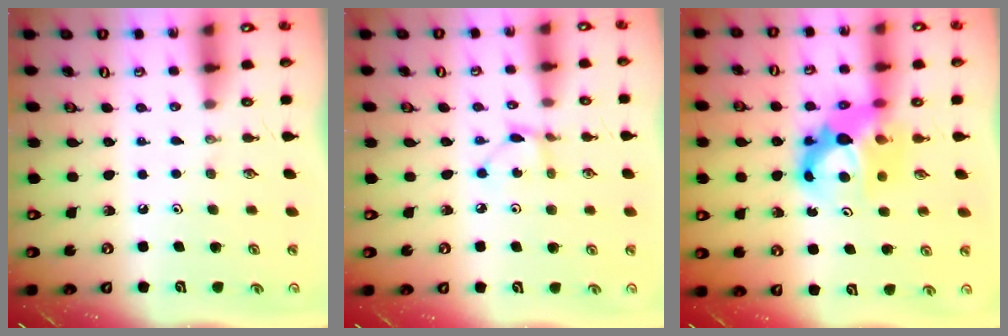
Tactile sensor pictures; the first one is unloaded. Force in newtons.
{"total": 2.2, "press": 2.2, "slide": 0.1}
{"total": 11.0, "press": 10.9, "slide": 0.8}